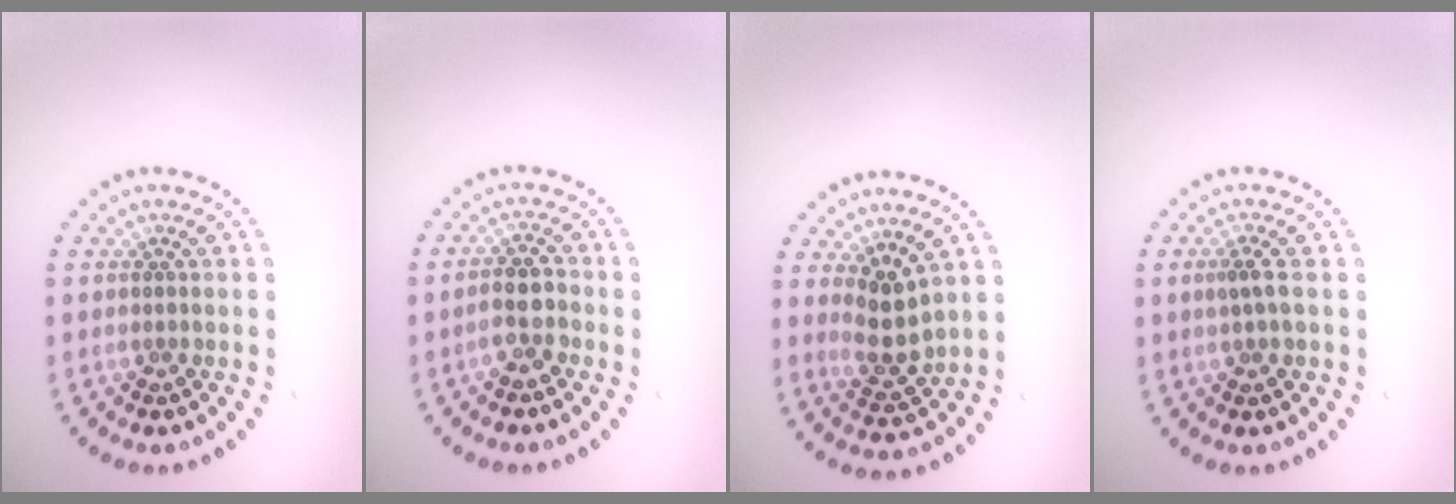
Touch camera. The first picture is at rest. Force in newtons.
{"total": 2.6, "press": 2.4, "slide": 1.0}
{"total": 2.8, "press": 2.6, "slide": 1.2}
{"total": 1.4, "press": 1.2, "slide": 0.7}